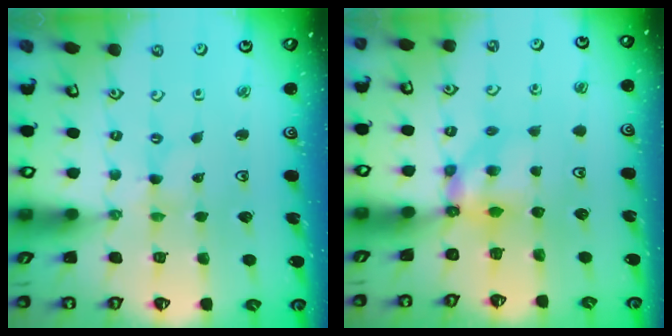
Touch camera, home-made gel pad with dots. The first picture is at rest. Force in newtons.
{"total": 6.1, "press": 6.1, "slide": 0.6}